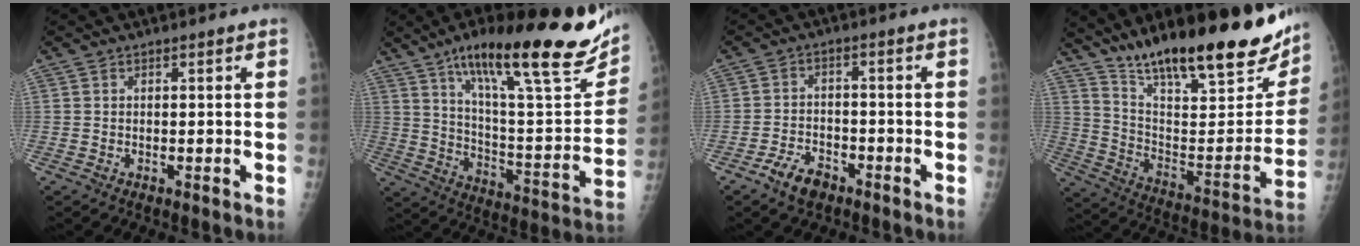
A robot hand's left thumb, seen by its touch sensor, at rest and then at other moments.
{"total": 29.2, "force": [17.9, 6.6, 22.0], "torque": [-0.301, -0.057, 0.283]}
{"total": 5.6, "force": [-3.8, 3.0, 2.8], "torque": [-0.048, 0.023, -0.065]}
{"total": 29.4, "force": [20.8, 7.9, 19.2], "torque": [-0.262, -0.076, 0.322]}